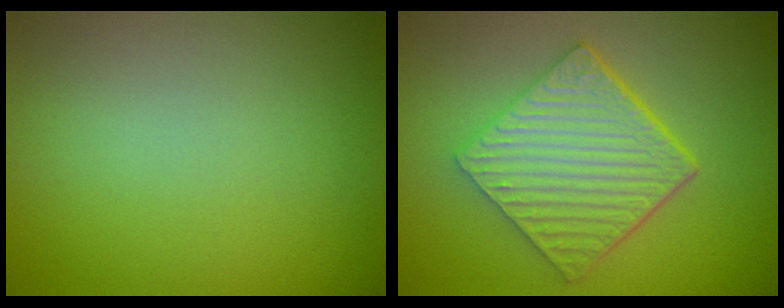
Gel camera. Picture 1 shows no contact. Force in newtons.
{"total": 6.7, "press": 4.5, "slide": 4.9}